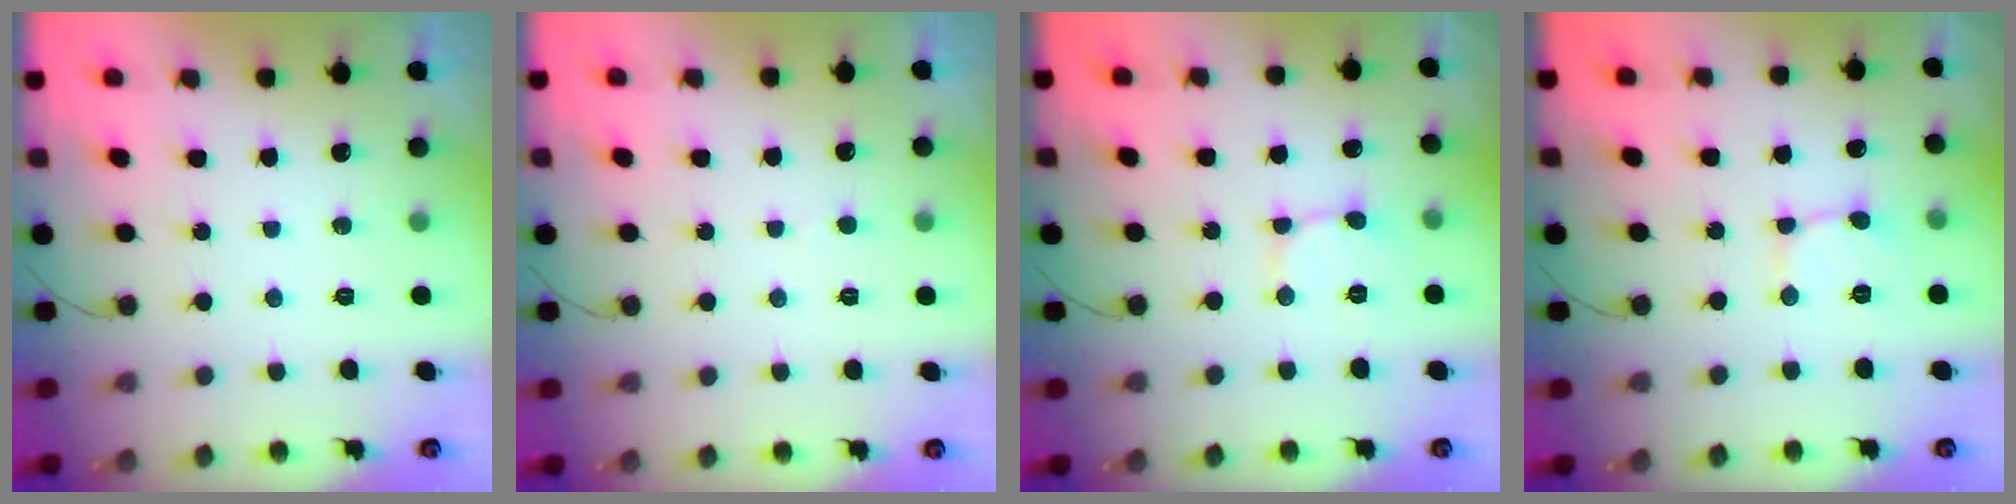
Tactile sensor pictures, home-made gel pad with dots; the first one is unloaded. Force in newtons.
{"total": 3.8, "press": 3.8, "slide": 0.4}
{"total": 2.9, "press": 2.9, "slide": 0.2}
{"total": 2.9, "press": 2.9, "slide": 0.2}